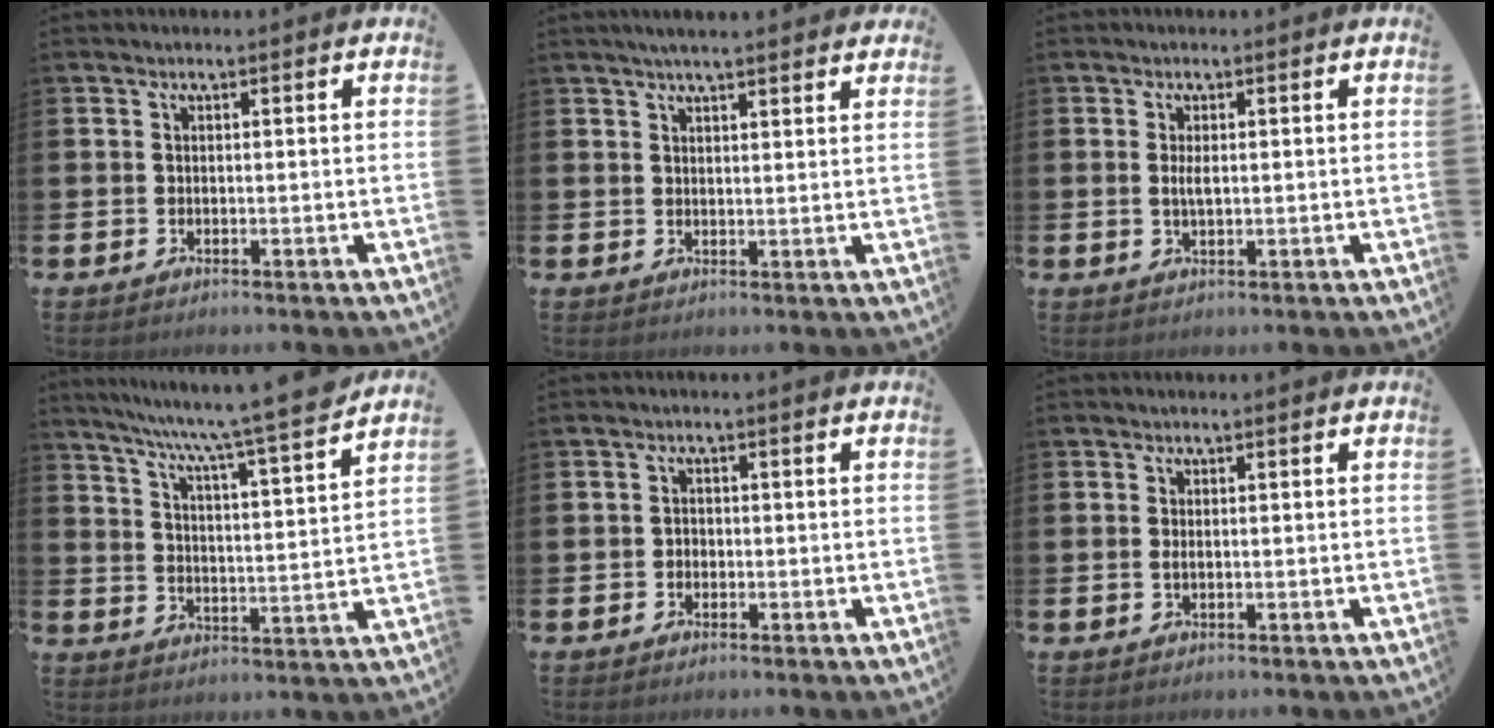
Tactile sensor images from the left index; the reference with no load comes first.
{"total": 3.3, "force": [3.1, 0.0, 1.1], "torque": [-0.024, -0.007, 0.056]}
{"total": 2.0, "force": [0.3, 0.8, 1.9], "torque": [-0.038, 0.003, 0.003]}
{"total": 7.7, "force": [6.8, -0.6, 3.5], "torque": [-0.094, -0.052, 0.111]}
{"total": 1.1, "force": [-0.4, 1.0, 0.3], "torque": [-0.007, 0.005, -0.010]}
{"total": 0.6, "force": [0.0, 0.2, 0.6], "torque": [-0.012, 0.001, 0.000]}